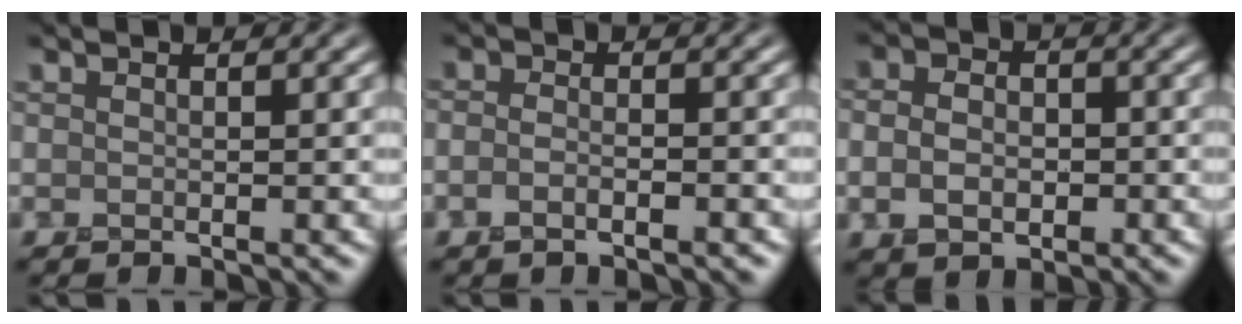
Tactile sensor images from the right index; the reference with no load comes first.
{"total": 2.1, "force": [-1.0, 0.9, 1.6], "torque": [-0.014, 0.001, -0.021]}
{"total": 3.8, "force": [-0.5, 2.8, 2.5], "torque": [-0.039, -0.001, -0.013]}